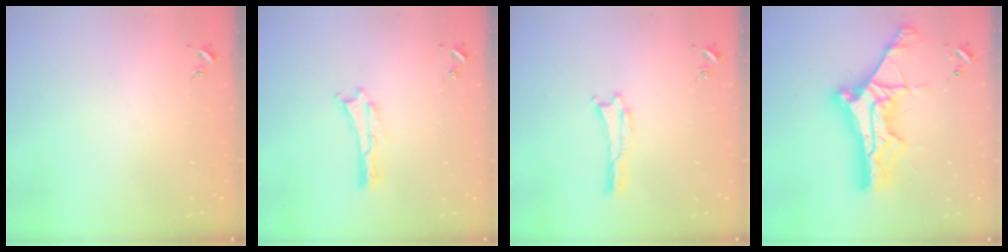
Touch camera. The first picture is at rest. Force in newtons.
{"total": 0.0}
{"total": 0.0}
{"total": 14.3, "press": 14.3, "slide": 1.3}